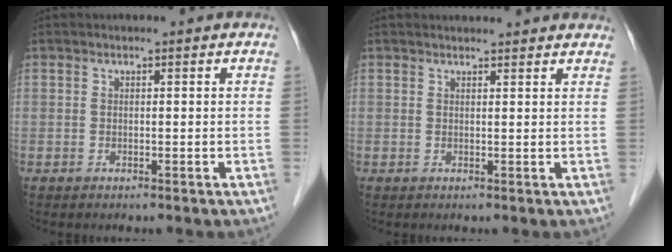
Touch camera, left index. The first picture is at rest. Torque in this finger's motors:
{"motor_torque": [0.03, -0.06, -0.04, -0.01]}